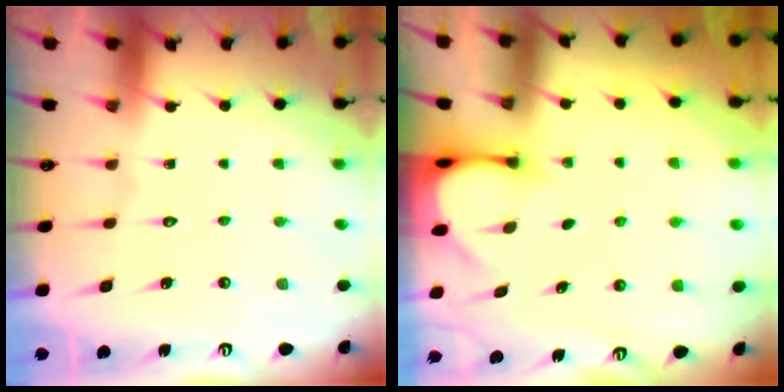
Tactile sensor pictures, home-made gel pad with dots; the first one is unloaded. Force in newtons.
{"total": 3.4, "press": 3.4, "slide": 0.3}